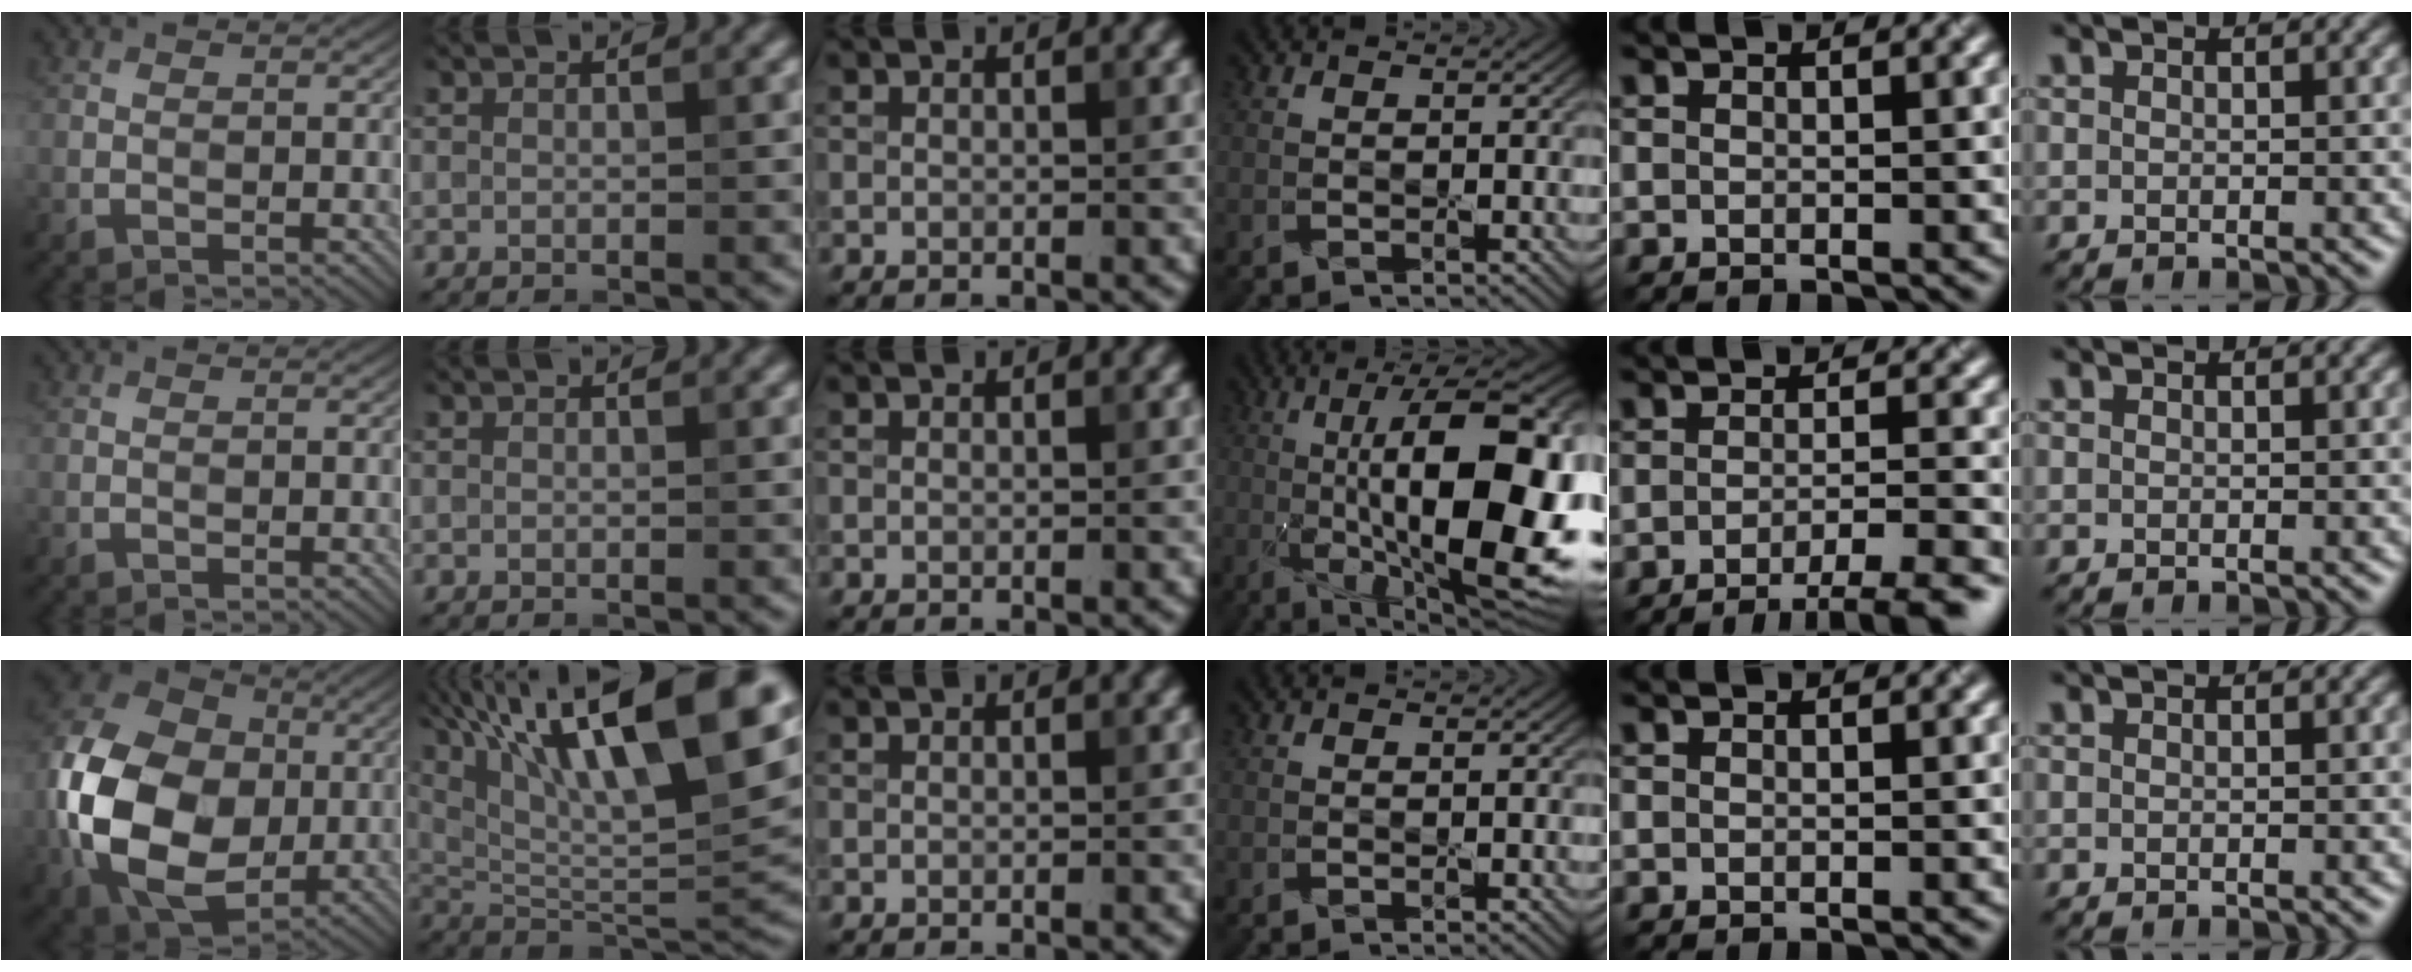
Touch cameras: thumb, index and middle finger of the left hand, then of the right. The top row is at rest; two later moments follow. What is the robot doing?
{"motion": "peel", "object": "plastic wrap"}